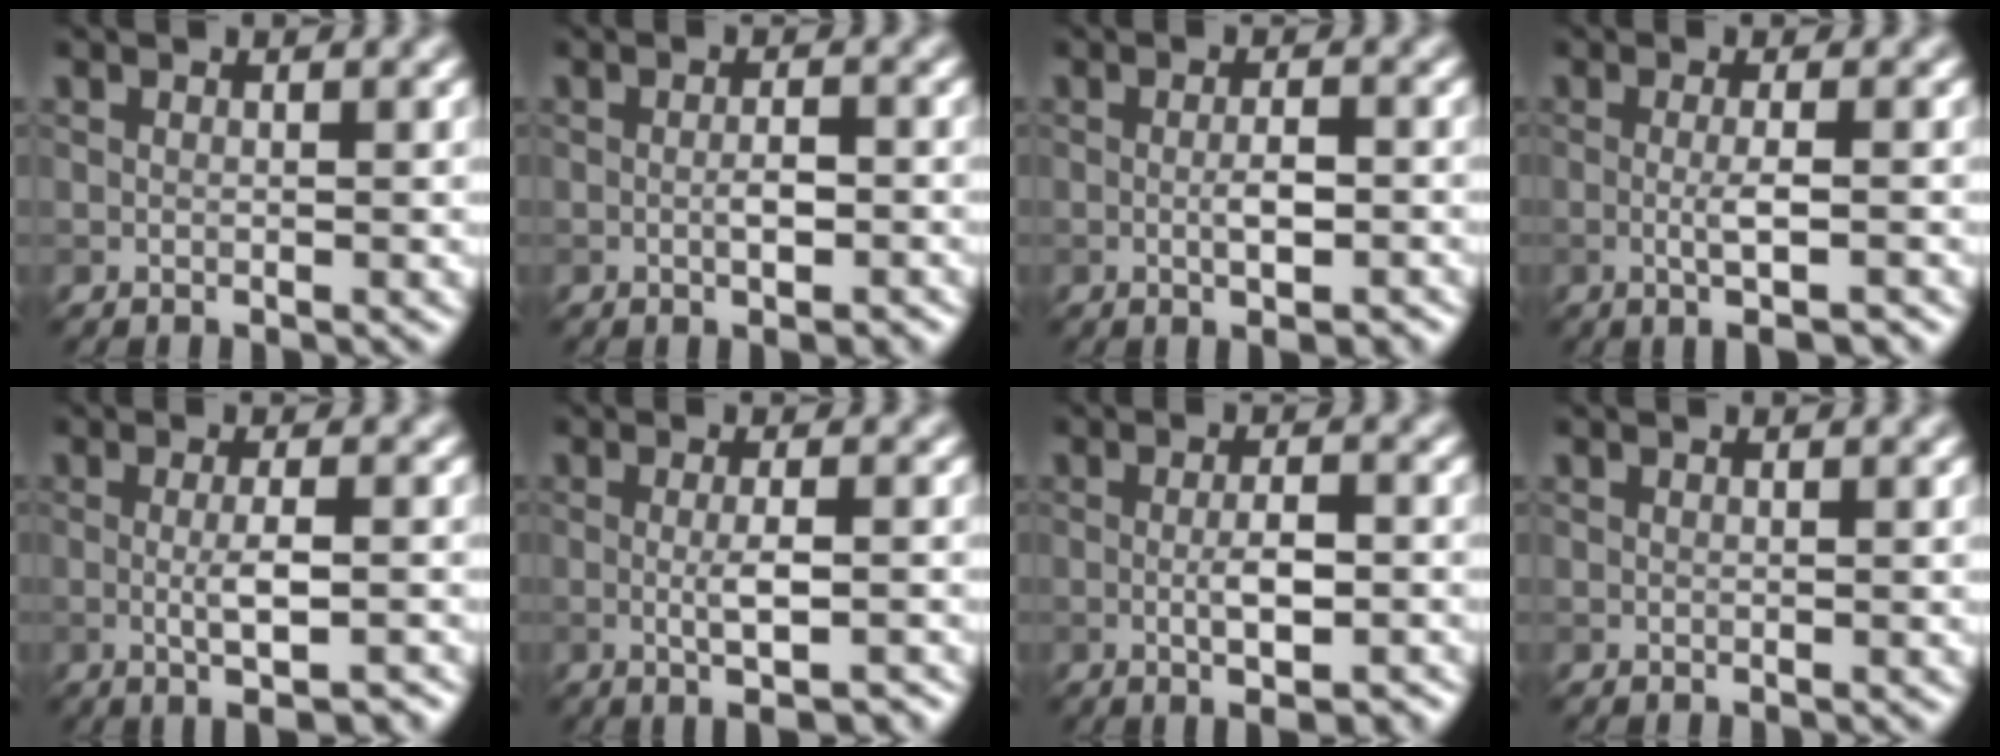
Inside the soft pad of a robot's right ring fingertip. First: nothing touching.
{"total": 2.2, "force": [-0.6, 0.6, 2.0], "torque": [-0.034, -0.002, -0.008]}
{"total": 2.8, "force": [-0.7, 0.7, 2.6], "torque": [-0.045, -0.003, -0.007]}
{"total": 3.2, "force": [-0.6, 0.6, 3.1], "torque": [-0.049, -0.005, -0.009]}
{"total": 4.1, "force": [-0.7, 0.9, 3.9], "torque": [-0.063, -0.006, -0.009]}
{"total": 3.6, "force": [-0.7, 0.8, 3.5], "torque": [-0.056, -0.006, -0.008]}
{"total": 4.1, "force": [-1.0, 1.1, 3.8], "torque": [-0.065, -0.006, -0.011]}
{"total": 0.0}